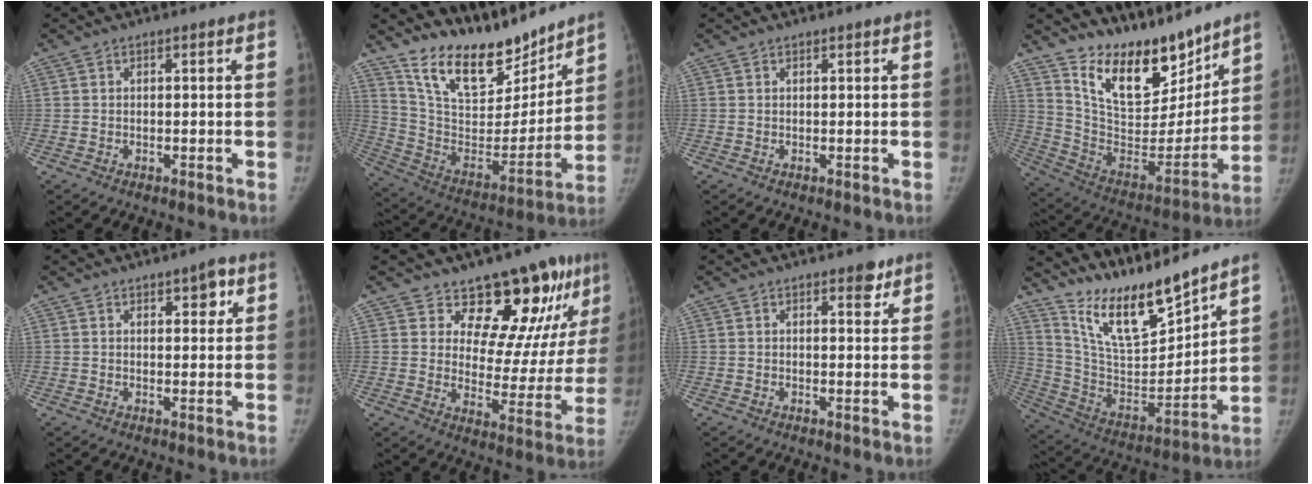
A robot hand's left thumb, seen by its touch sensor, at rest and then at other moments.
{"total": 20.4, "force": [17.2, 7.3, 8.3], "torque": [-0.089, -0.106, 0.302]}
{"total": 0.0}
{"total": 20.9, "force": [16.1, 8.9, 10.0], "torque": [-0.107, -0.107, 0.279]}
{"total": 3.9, "force": [2.0, 1.8, 2.8], "torque": [-0.020, -0.008, 0.025]}
{"total": 17.3, "force": [11.5, 7.8, 10.3], "torque": [-0.076, -0.084, 0.156]}
{"total": 3.0, "force": [2.0, 1.4, 1.7], "torque": [-0.006, -0.011, 0.026]}
{"total": 17.0, "force": [14.7, 3.1, 7.8], "torque": [-0.103, -0.104, 0.282]}